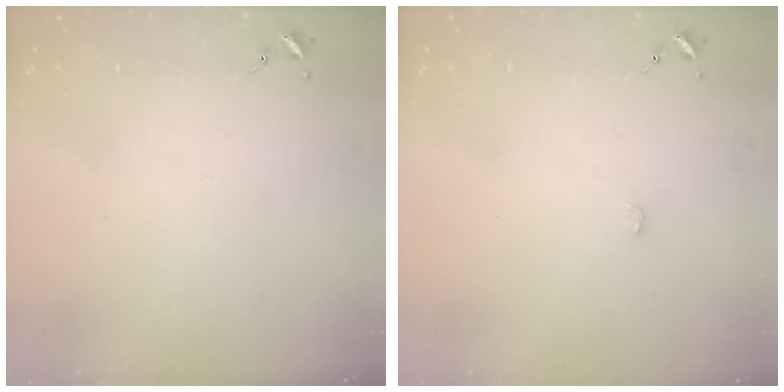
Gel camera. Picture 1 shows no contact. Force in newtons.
{"total": 1.3, "press": 1.3, "slide": 0.1}